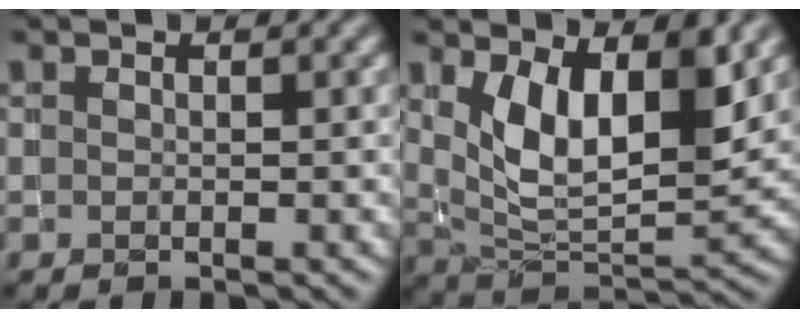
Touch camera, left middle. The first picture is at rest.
{"total": 7.8, "force": [2.6, 3.4, 6.5], "torque": [-0.122, -0.019, 0.050]}